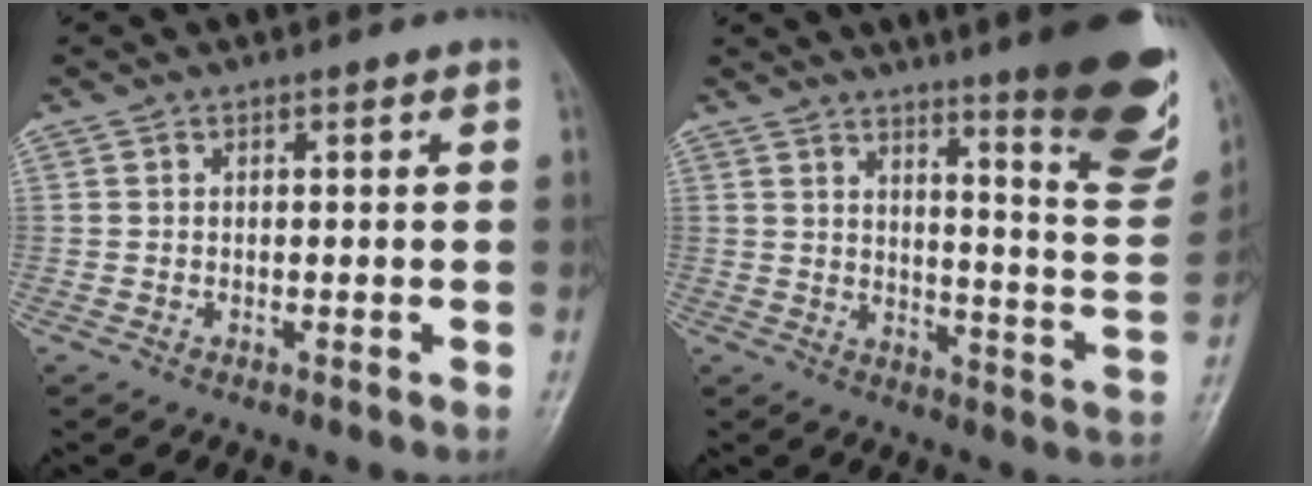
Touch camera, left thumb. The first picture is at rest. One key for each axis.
{"total": 21.8, "fx": 14.5, "fy": 3.2, "fz": 15.9, "tx": -0.182, "ty": -0.095, "tz": 0.189}